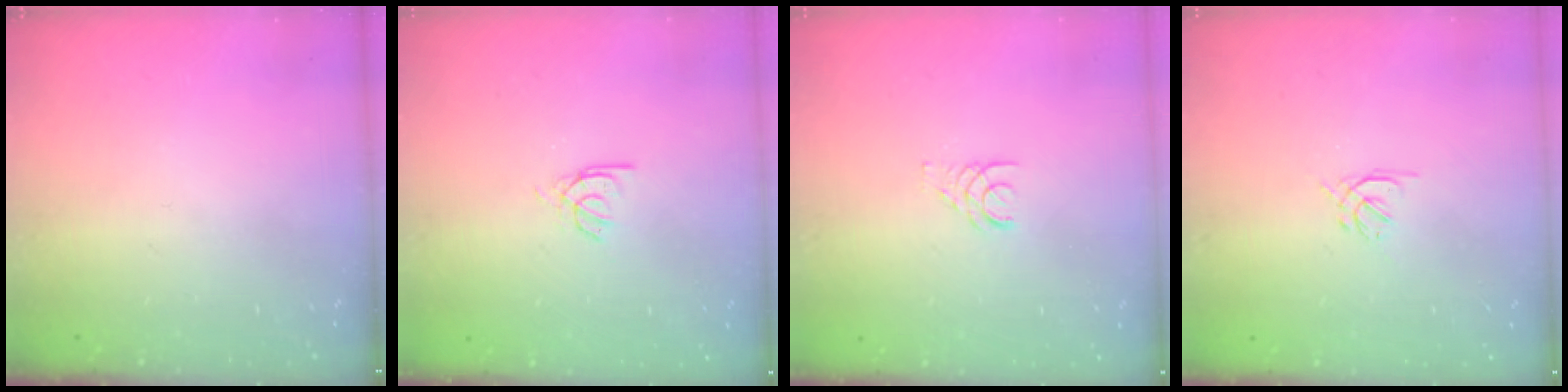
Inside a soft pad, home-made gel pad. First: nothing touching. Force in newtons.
{"total": 2.5, "press": 2.4, "slide": 0.3}
{"total": 1.7, "press": 1.7, "slide": 0.2}
{"total": 1.3, "press": 1.2, "slide": 0.5}